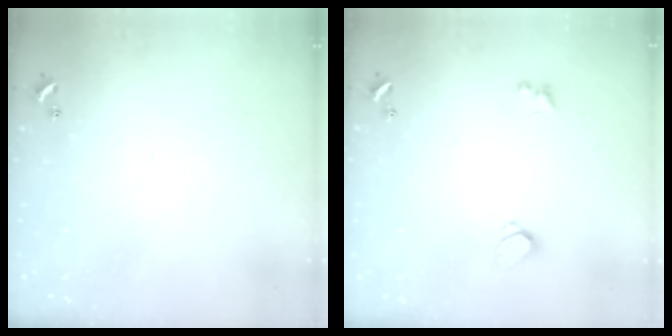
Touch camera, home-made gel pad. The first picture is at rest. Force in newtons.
{"total": 1.8, "press": 1.7, "slide": 0.7}